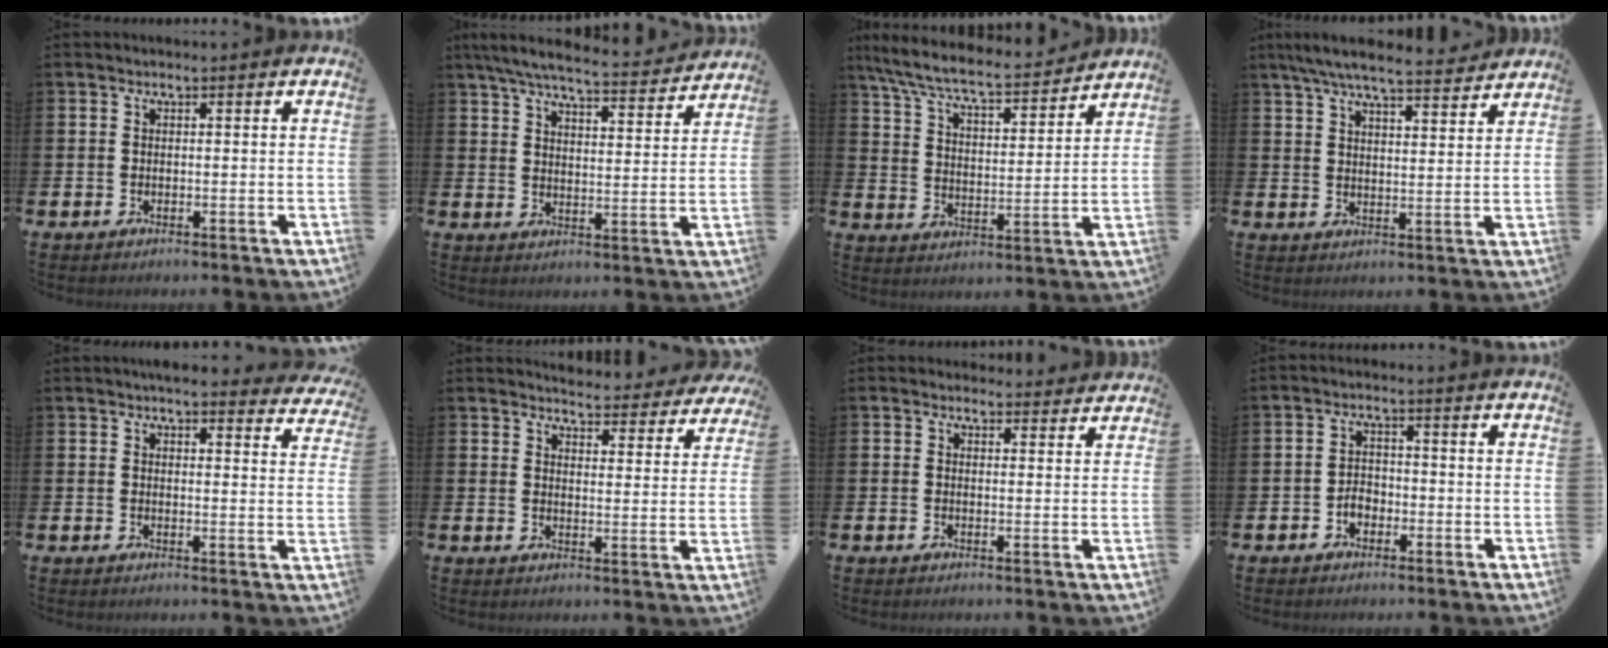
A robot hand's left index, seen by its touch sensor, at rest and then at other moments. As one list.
[{"total": 7.0, "force": [6.5, 0.8, 2.5], "torque": [-0.058, -0.045, 0.109]}, {"total": 7.8, "force": [7.2, 1.1, 2.9], "torque": [-0.090, -0.050, 0.122]}, {"total": 6.9, "force": [6.4, 0.9, 2.3], "torque": [-0.055, -0.035, 0.111]}, {"total": 3.8, "force": [3.7, 0.7, 0.5], "torque": [-0.007, -0.017, 0.065]}, {"total": 4.3, "force": [4.2, 0.6, 0.2], "torque": [-0.008, -0.035, 0.071]}, {"total": 1.9, "force": [1.8, 0.6, 0.0], "torque": [0.013, -0.010, 0.030]}, {"total": 2.3, "force": [-1.2, 1.7, 1.0], "torque": [-0.014, 0.003, -0.028]}]